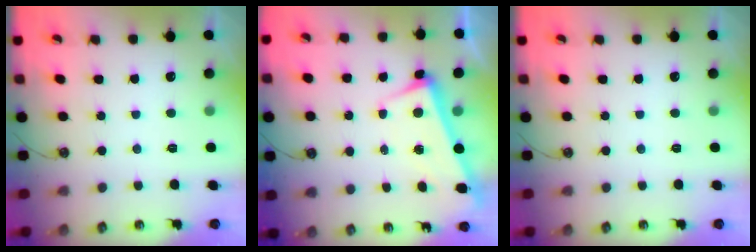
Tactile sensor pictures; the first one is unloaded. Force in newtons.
{"total": 3.3, "press": 3.1, "slide": 1.1}
{"total": 0.0}